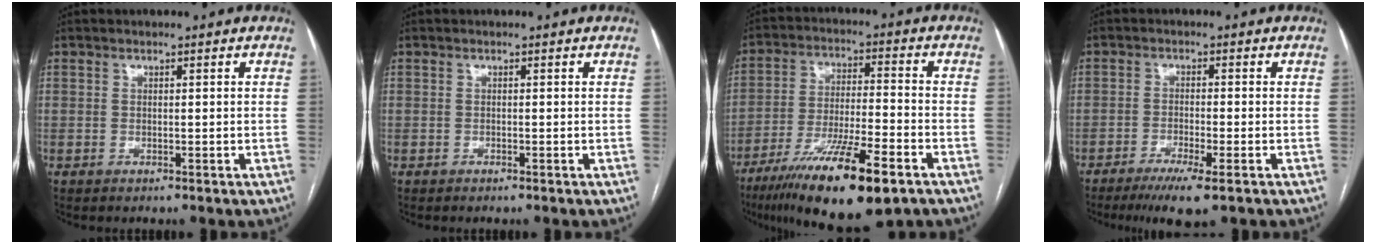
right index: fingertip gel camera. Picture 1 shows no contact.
{"total": 0.0}
{"total": 17.3, "force": [-10.7, 2.4, 13.4], "torque": [-0.229, -0.037, -0.185]}
{"total": 6.2, "force": [-4.0, 0.3, 4.7], "torque": [-0.079, -0.015, -0.068]}